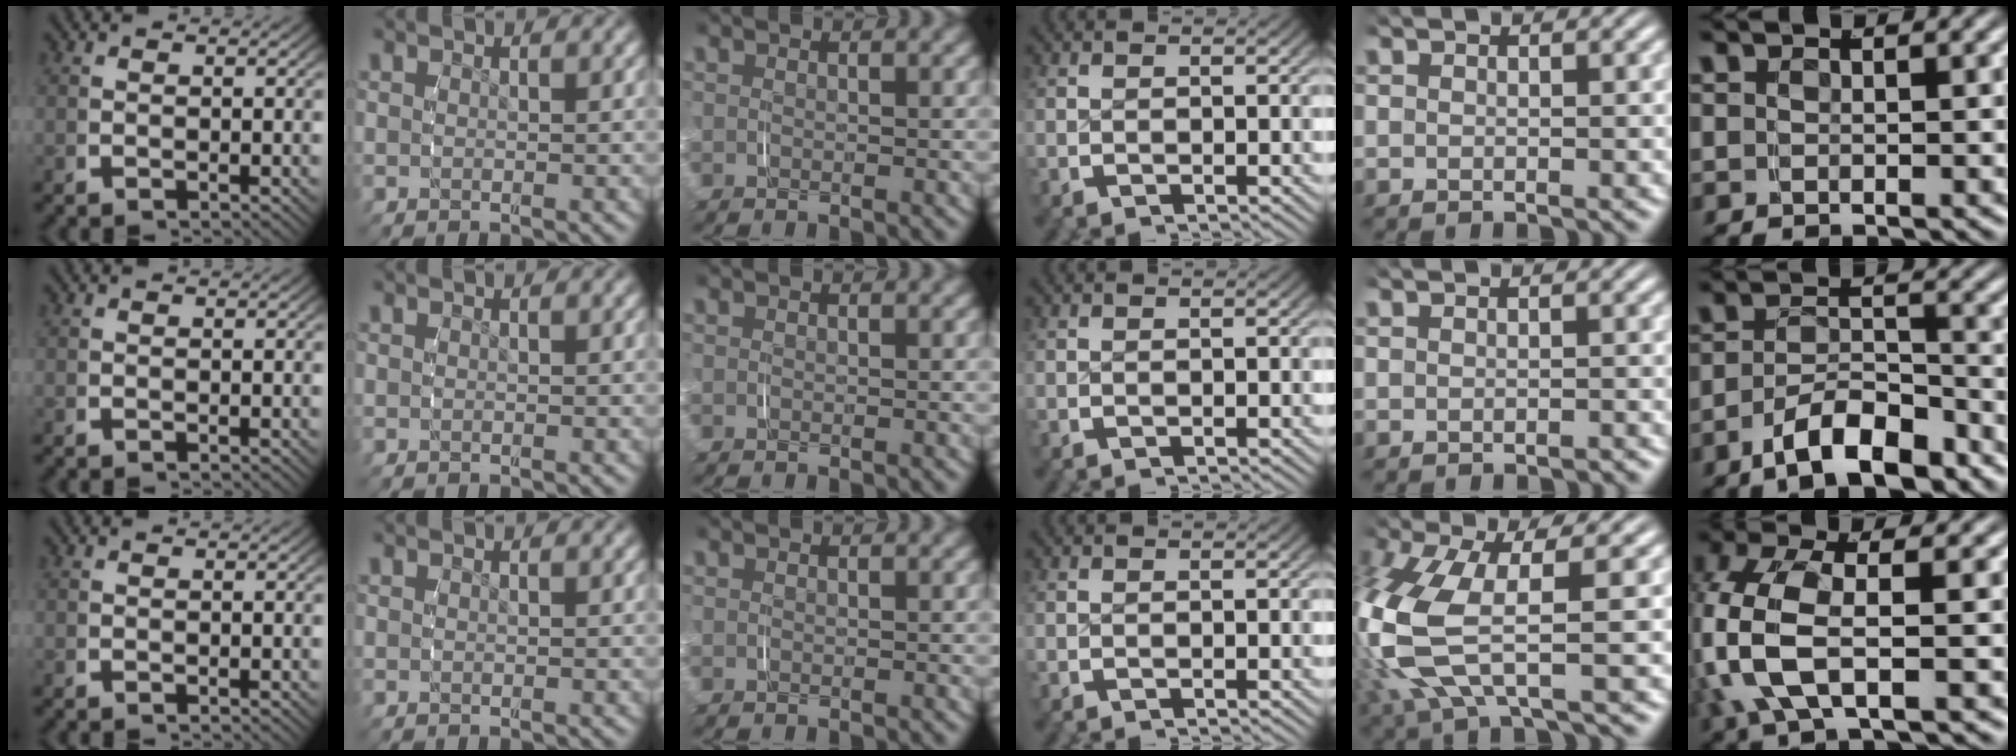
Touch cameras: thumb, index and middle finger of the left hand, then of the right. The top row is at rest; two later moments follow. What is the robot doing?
{"motion": "grasp_and_lifting", "object": "shoes"}